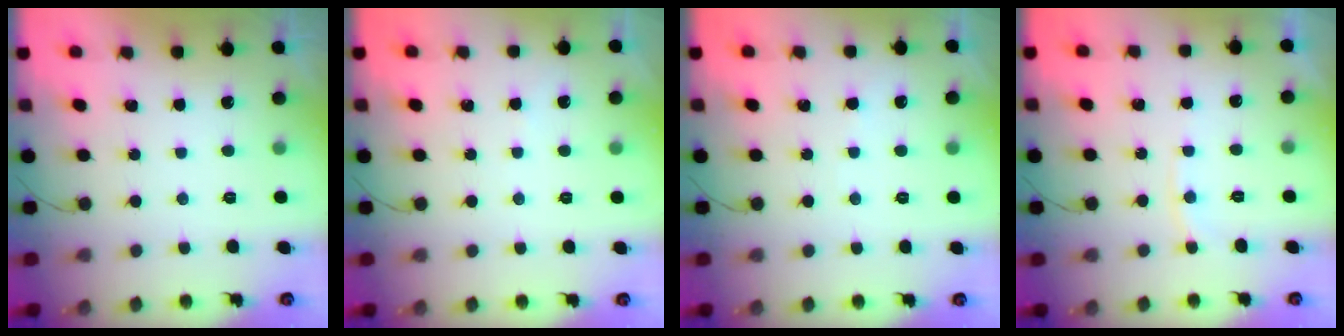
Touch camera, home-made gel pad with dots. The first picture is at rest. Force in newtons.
{"total": 2.1, "press": 2.1, "slide": 0.3}
{"total": 2.5, "press": 2.5, "slide": 0.3}
{"total": 4.4, "press": 4.4, "slide": 0.5}